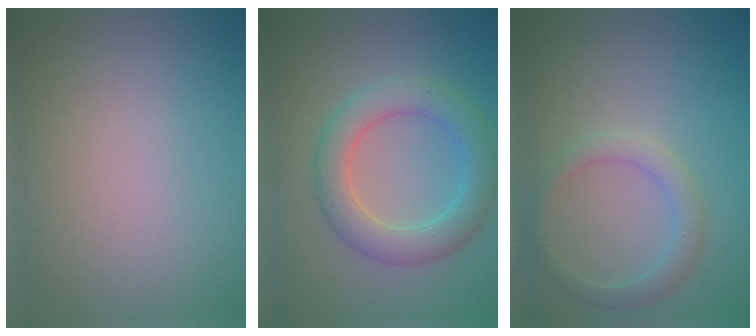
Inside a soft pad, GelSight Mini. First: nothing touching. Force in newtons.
{"total": 5.3, "press": 5.3, "slide": 0.2}
{"total": 2.5, "press": 2.5, "slide": 0.0}